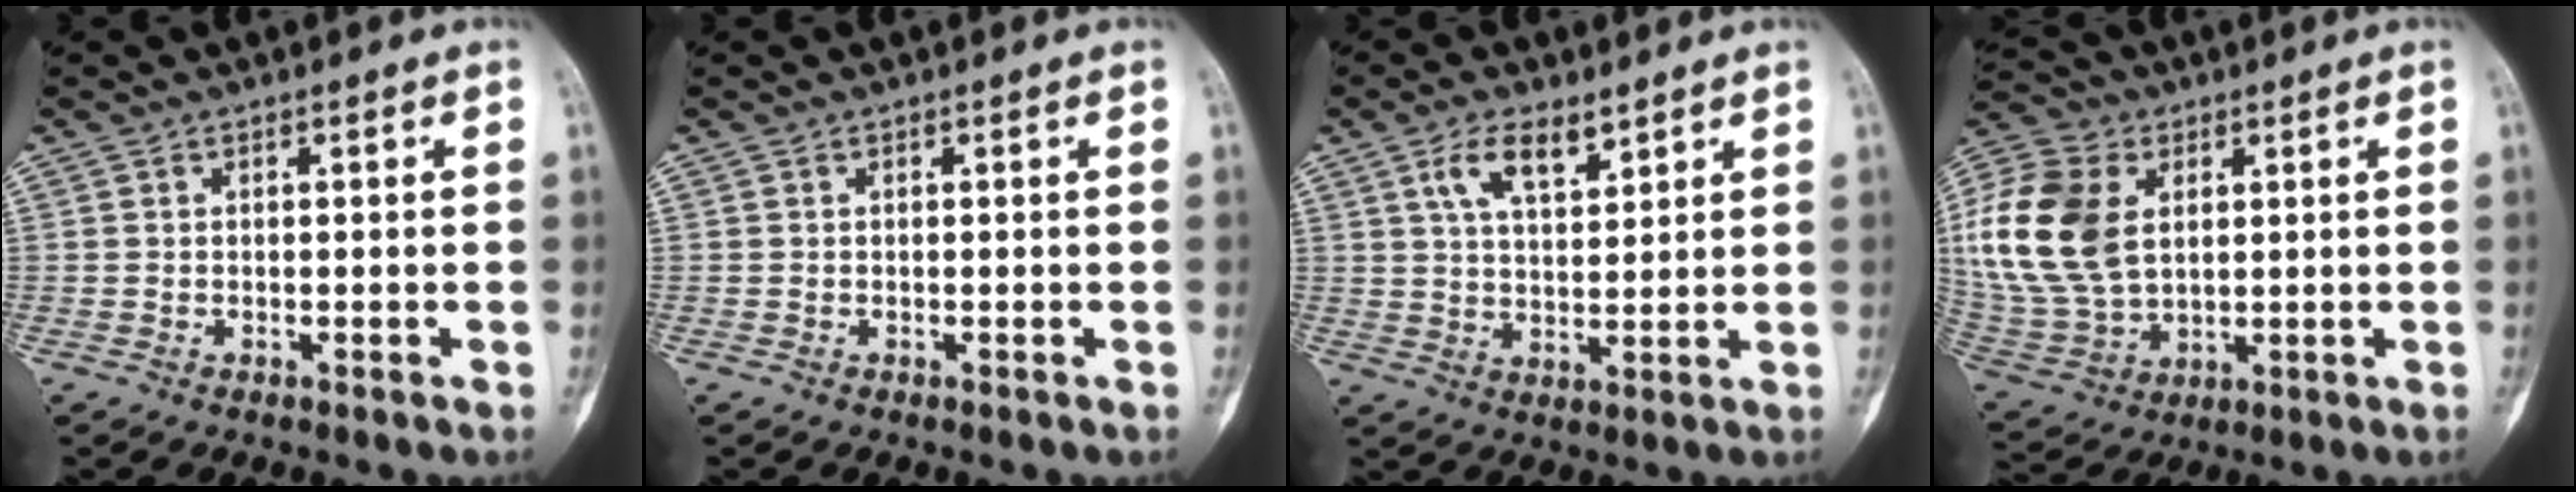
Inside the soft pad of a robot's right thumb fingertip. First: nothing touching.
{"total": 0.0}
{"total": 7.3, "force": [4.2, 3.2, 5.0], "torque": [-0.080, -0.020, 0.079]}
{"total": 19.4, "force": [4.0, 13.2, 13.6], "torque": [-0.290, -0.009, 0.080]}